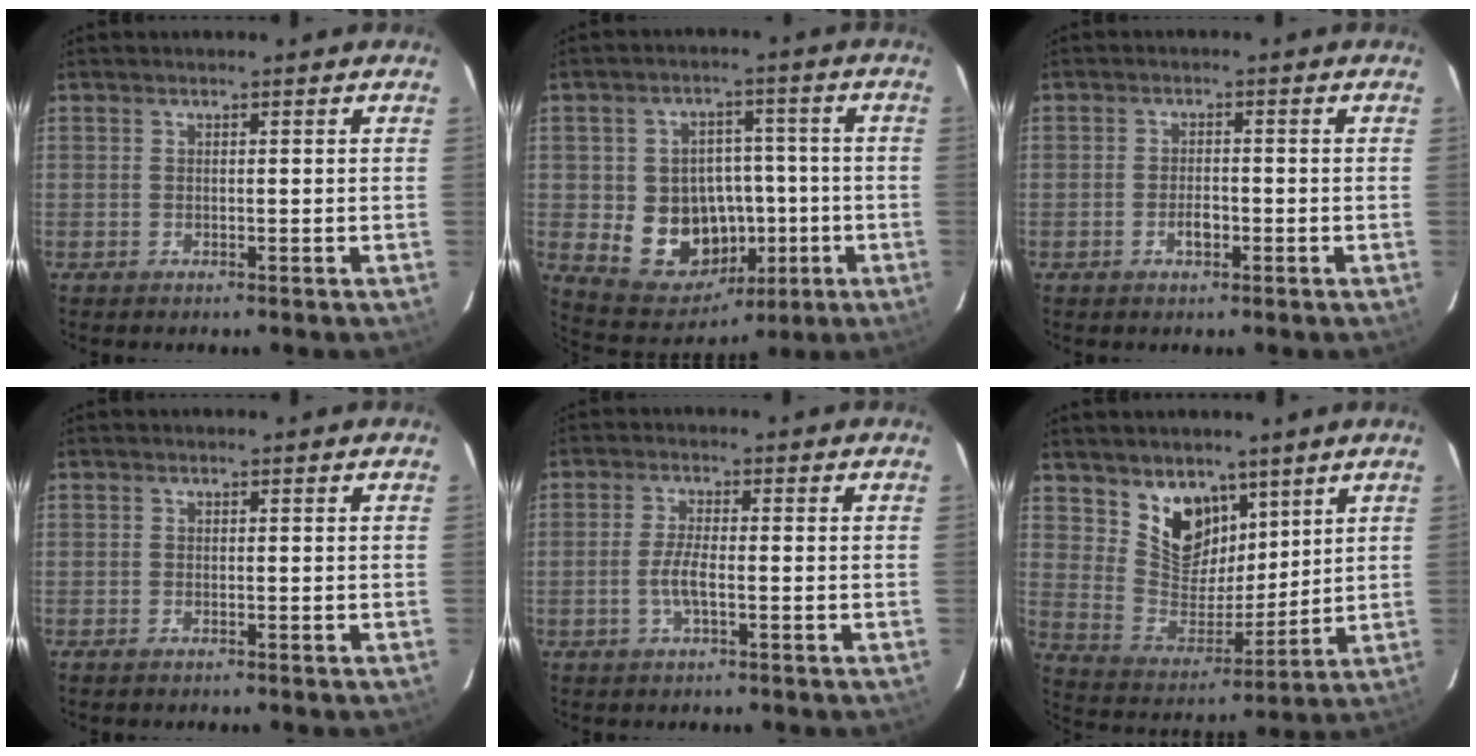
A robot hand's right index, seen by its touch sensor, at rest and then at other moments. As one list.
[{"total": 14.2, "force": [-2.8, 12.0, 6.9], "torque": [-0.148, 0.017, -0.019]}, {"total": 2.8, "force": [-1.3, 1.6, 1.9], "torque": [-0.036, 0.001, -0.023]}, {"total": 0.7, "force": [-0.5, 0.3, 0.3], "torque": [-0.006, -0.002, -0.012]}, {"total": 3.9, "force": [-1.3, 0.8, 3.6], "torque": [-0.076, -0.001, -0.027]}, {"total": 11.5, "force": [7.3, 7.3, 4.8], "torque": [-0.087, -0.011, 0.147]}]